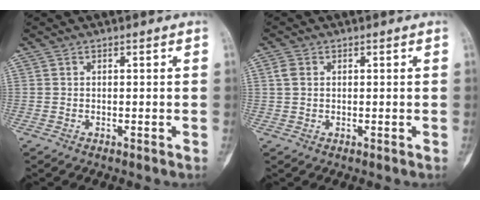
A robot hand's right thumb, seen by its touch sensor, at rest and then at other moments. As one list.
[{"total": 2.2, "force": [0.5, 1.7, 1.4], "torque": [-0.031, 0.004, 0.008]}]